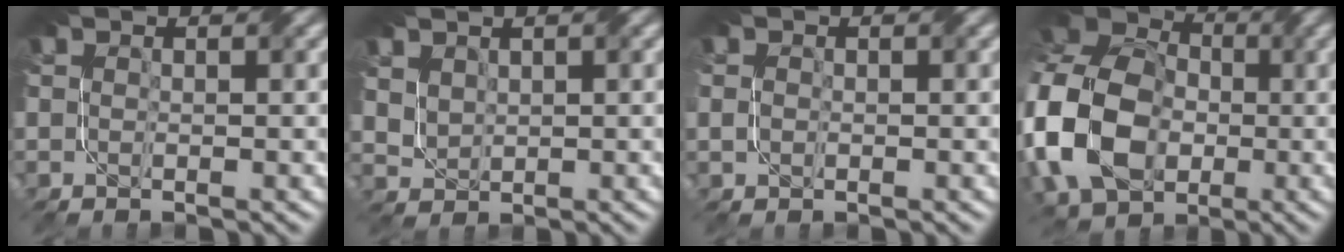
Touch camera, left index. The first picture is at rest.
{"total": 2.3, "force": [1.3, 1.5, 1.1], "torque": [-0.048, 0.000, 0.050]}
{"total": 0.6, "force": [-0.4, 0.4, 0.3], "torque": [-0.006, -0.001, -0.010]}
{"total": 14.7, "force": [-3.0, 10.7, 9.6], "torque": [-0.228, 0.010, -0.072]}